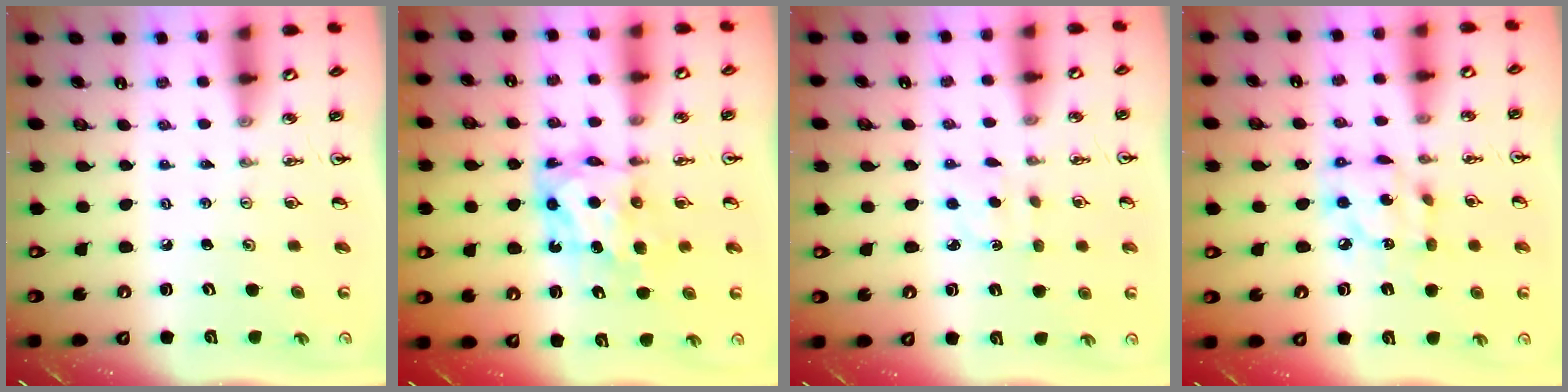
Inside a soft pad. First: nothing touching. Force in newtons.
{"total": 6.9, "press": 6.9, "slide": 0.4}
{"total": 2.0, "press": 1.9, "slide": 0.7}
{"total": 10.4, "press": 10.4, "slide": 0.6}